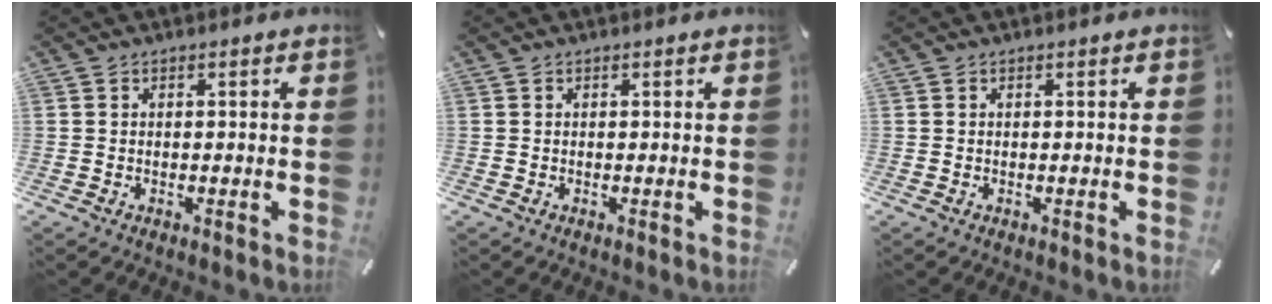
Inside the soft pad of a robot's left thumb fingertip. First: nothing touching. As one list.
[{"total": 0.0}, {"total": 0.0}]